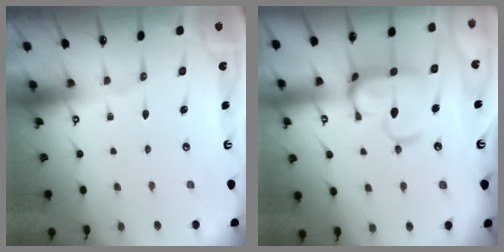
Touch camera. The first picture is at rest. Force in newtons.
{"total": 13.4, "press": 13.3, "slide": 1.4}